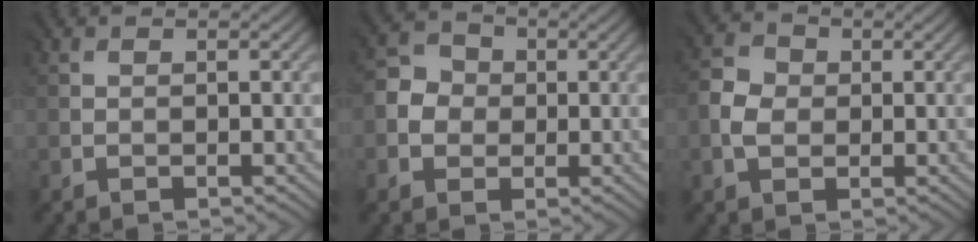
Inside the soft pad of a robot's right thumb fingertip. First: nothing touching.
{"total": 3.3, "force": [-0.6, 3.2, 0.8], "torque": [-0.016, 0.003, -0.015]}
{"total": 2.9, "force": [-0.5, 2.6, 1.1], "torque": [-0.028, 0.002, -0.011]}